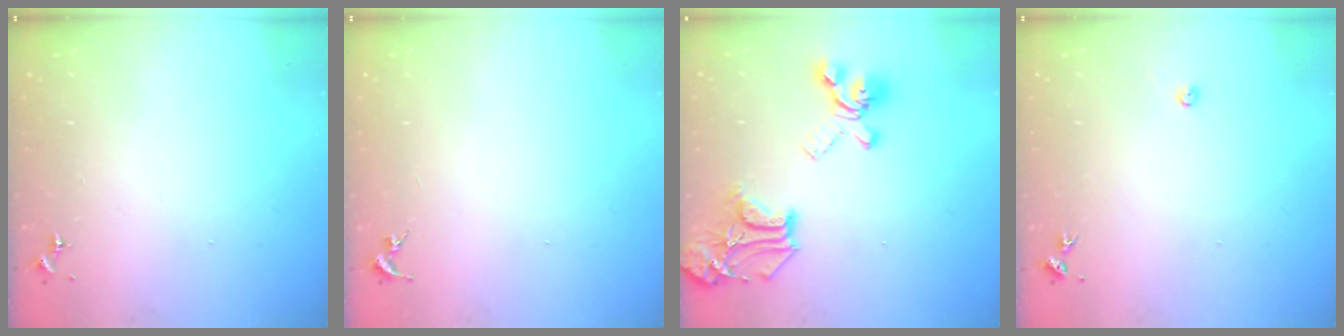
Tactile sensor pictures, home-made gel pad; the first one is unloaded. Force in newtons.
{"total": 0.0}
{"total": 20.8, "press": 20.7, "slide": 1.6}
{"total": 2.4, "press": 2.4, "slide": 0.3}